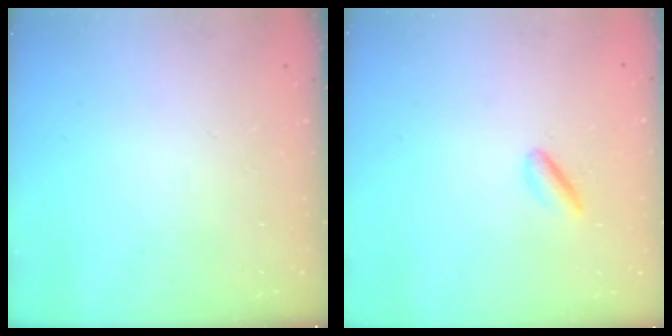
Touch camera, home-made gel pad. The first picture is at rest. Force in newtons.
{"total": 2.9, "press": 2.8, "slide": 1.1}